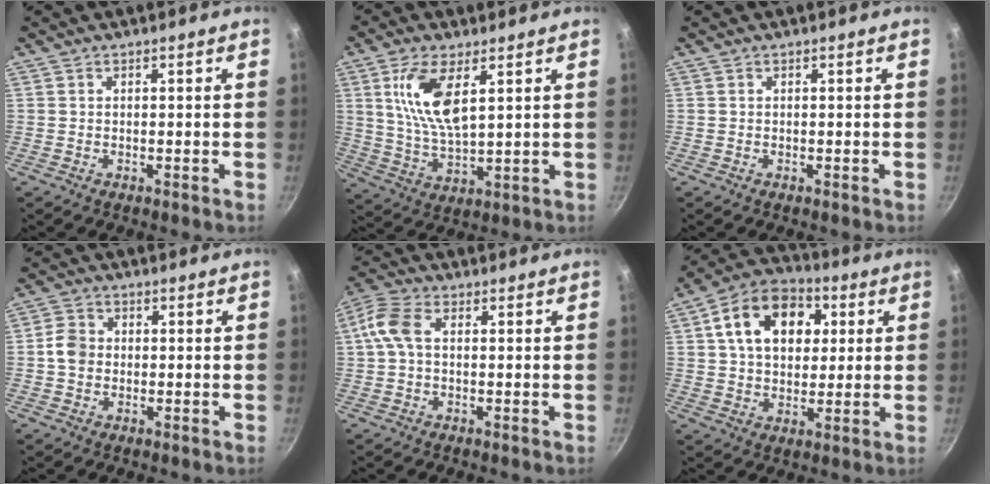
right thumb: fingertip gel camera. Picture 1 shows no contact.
{"total": 11.4, "force": [4.1, 4.7, 9.5], "torque": [-0.183, -0.020, 0.086]}
{"total": 0.0}
{"total": 4.4, "force": [-0.4, 3.7, 2.3], "torque": [-0.030, 0.012, -0.017]}
{"total": 6.4, "force": [0.7, 3.9, 5.0], "torque": [-0.115, 0.021, 0.003]}
{"total": 16.5, "force": [4.5, 11.5, 10.9], "torque": [-0.151, 0.015, 0.060]}